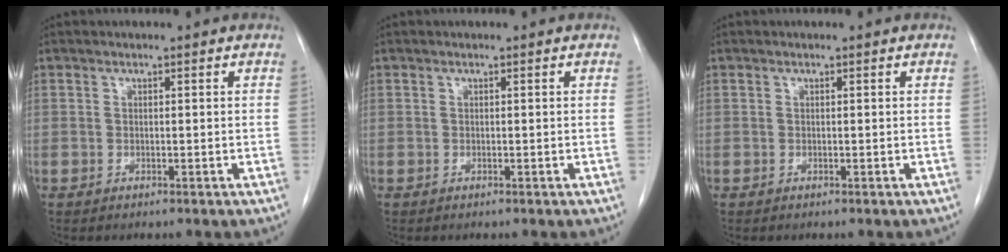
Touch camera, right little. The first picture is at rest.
{"total": 0.0}
{"total": 0.0}